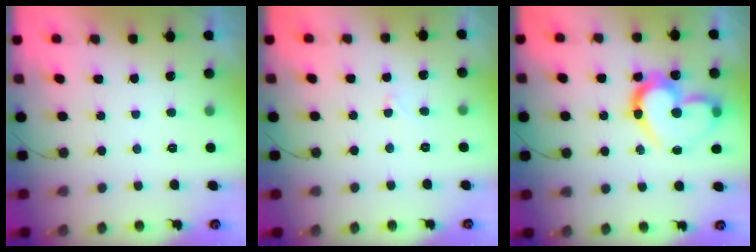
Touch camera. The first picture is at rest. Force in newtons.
{"total": 2.0, "press": 2.0, "slide": 0.2}
{"total": 17.6, "press": 17.5, "slide": 1.6}